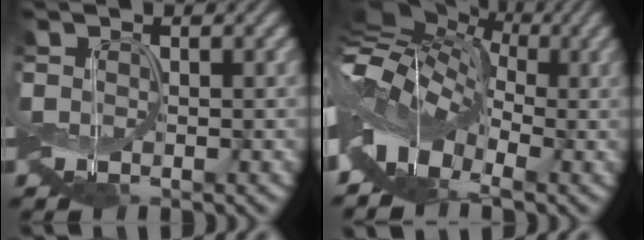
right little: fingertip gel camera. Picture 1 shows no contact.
{"total": 11.7, "force": [-1.5, 7.7, 8.7], "torque": [-0.152, 0.004, -0.039]}